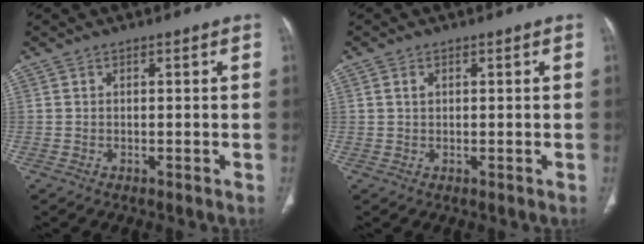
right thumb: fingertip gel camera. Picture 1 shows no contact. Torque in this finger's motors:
{"motor_torque": [-0.37, 0.38, 0.00, -0.02, 0.07]}